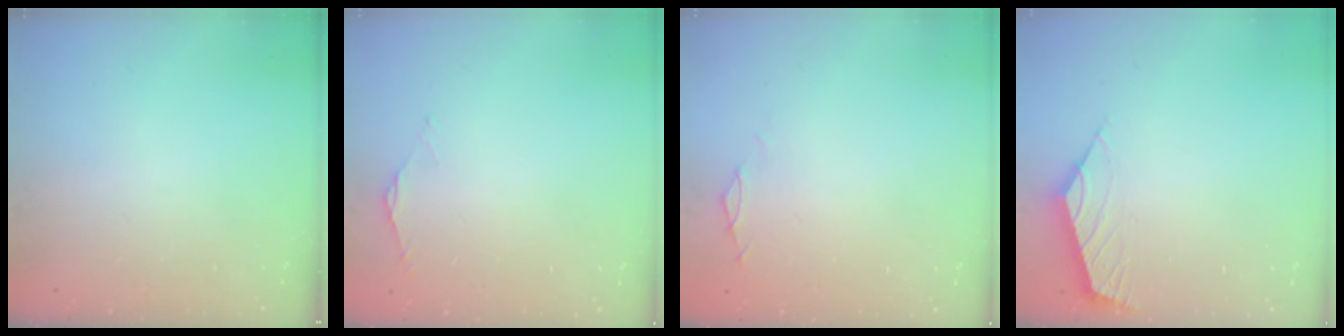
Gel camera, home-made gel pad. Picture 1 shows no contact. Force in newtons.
{"total": 1.3, "press": 1.3, "slide": 0.3}
{"total": 0.0}
{"total": 2.5, "press": 2.5, "slide": 0.6}